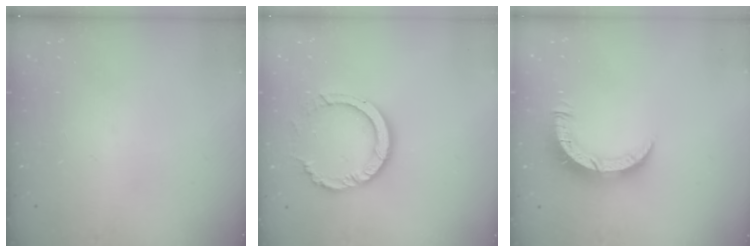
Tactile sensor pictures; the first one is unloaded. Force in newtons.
{"total": 10.1, "press": 10.1, "slide": 0.9}
{"total": 8.2, "press": 8.2, "slide": 1.0}